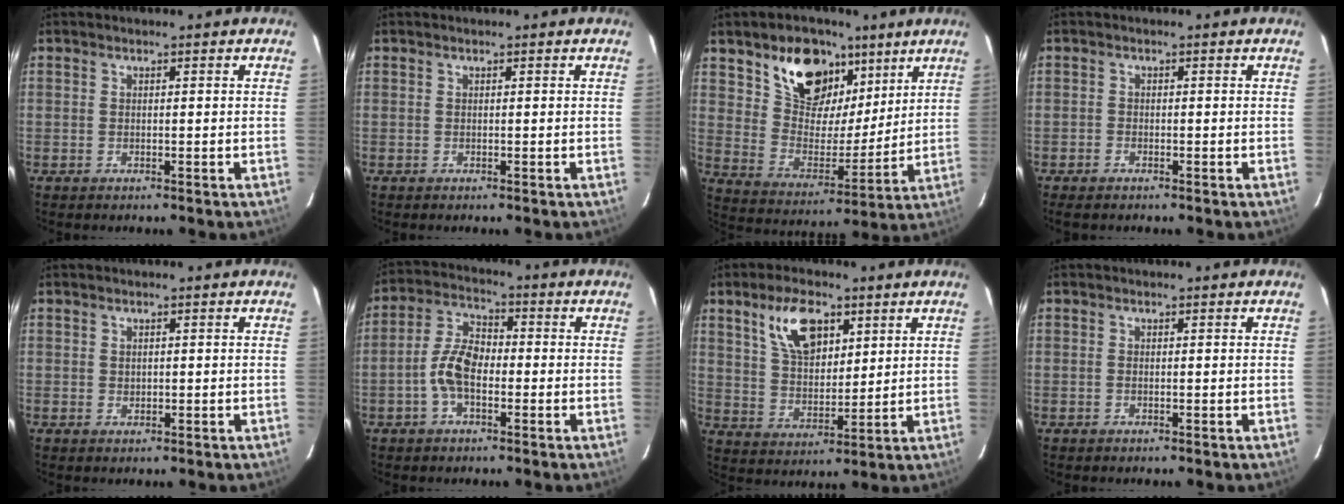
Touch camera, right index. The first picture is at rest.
{"total": 0.0}
{"total": 16.3, "force": [9.7, 10.0, 8.5], "torque": [-0.153, 0.019, 0.180]}
{"total": 1.7, "force": [-1.4, 0.8, 0.6], "torque": [-0.021, -0.001, -0.029]}
{"total": 0.9, "force": [0.2, 0.8, 0.3], "torque": [-0.003, 0.002, 0.006]}
{"total": 7.7, "force": [-2.1, 4.0, 6.2], "torque": [-0.130, 0.017, -0.042]}
{"total": 10.9, "force": [5.6, 5.6, 7.5], "torque": [-0.135, 0.016, 0.110]}
{"total": 0.0}